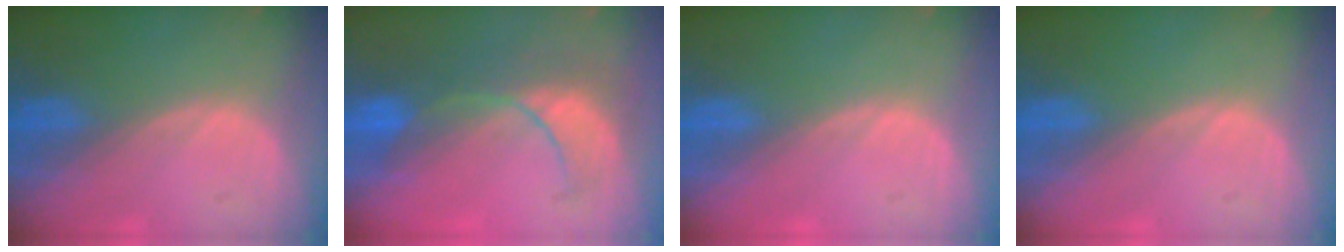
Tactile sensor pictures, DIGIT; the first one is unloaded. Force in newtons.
{"total": 8.0, "press": 7.8, "slide": 1.6}
{"total": 0.0}
{"total": 0.0}